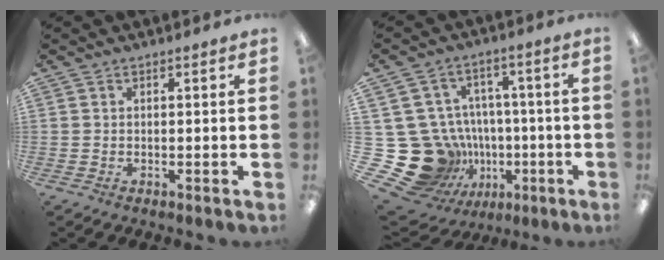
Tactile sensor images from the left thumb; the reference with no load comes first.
{"total": 23.2, "force": [-4.7, 20.3, 10.3], "torque": [-0.207, 0.011, -0.014]}